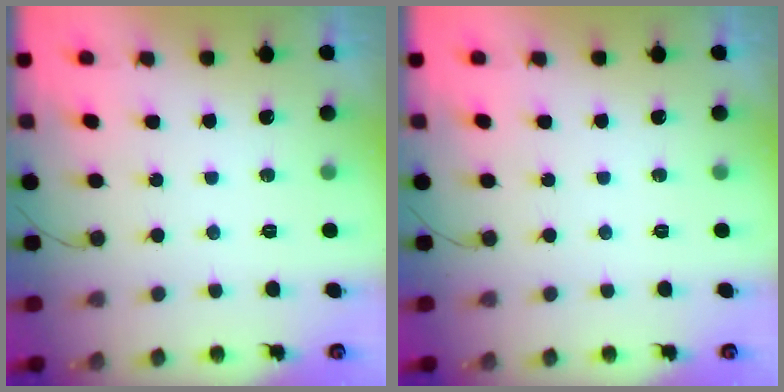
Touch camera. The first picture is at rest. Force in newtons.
{"total": 0.0}